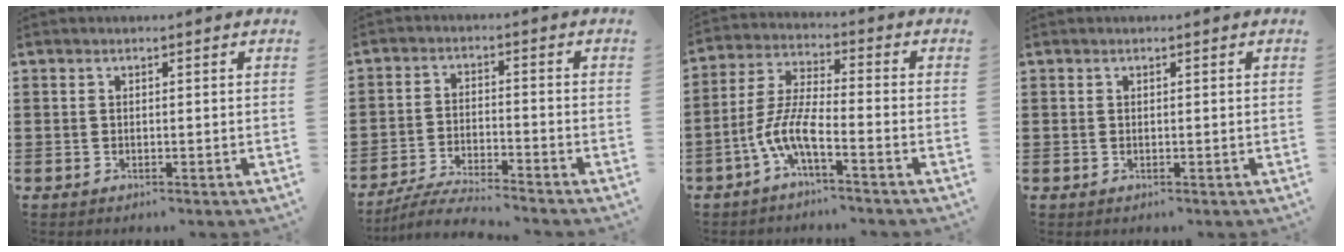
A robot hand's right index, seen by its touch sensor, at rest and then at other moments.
{"total": 5.1, "force": [-4.9, -0.1, 1.4], "torque": [-0.039, -0.010, -0.099]}
{"total": 7.4, "force": [-4.1, 1.6, 5.9], "torque": [-0.149, -0.013, -0.084]}
{"total": 0.0}